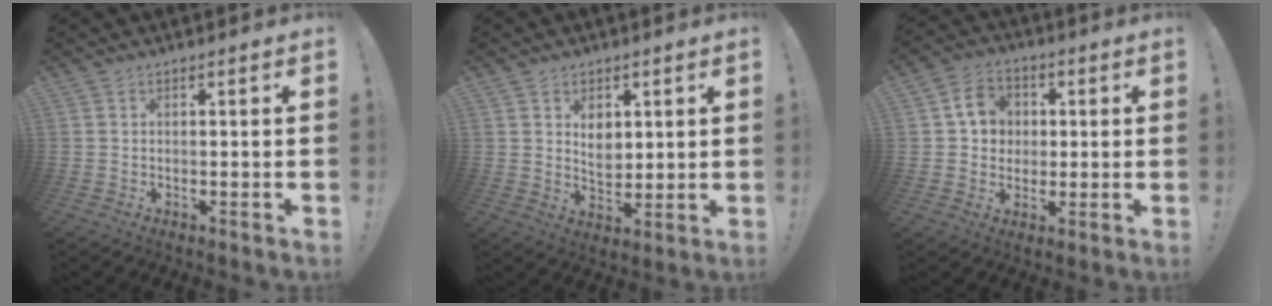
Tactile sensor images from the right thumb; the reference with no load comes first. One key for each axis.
{"total": 6.3, "fx": 2.6, "fy": 4.9, "fz": 2.9, "tx": -0.041, "ty": -0.015, "tz": 0.050}
{"total": 9.8, "fx": 2.5, "fy": 8.6, "fz": 3.9, "tx": -0.061, "ty": 0.005, "tz": 0.055}